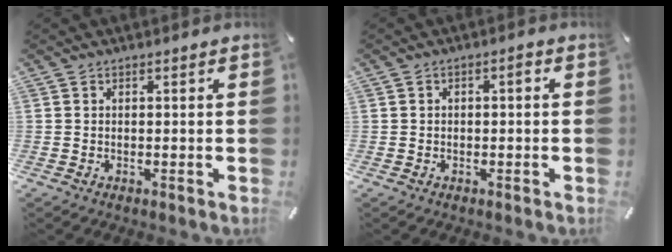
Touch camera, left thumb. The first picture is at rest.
{"total": 1.8, "force": [-0.4, 0.9, 1.5], "torque": [-0.028, 0.008, -0.009]}